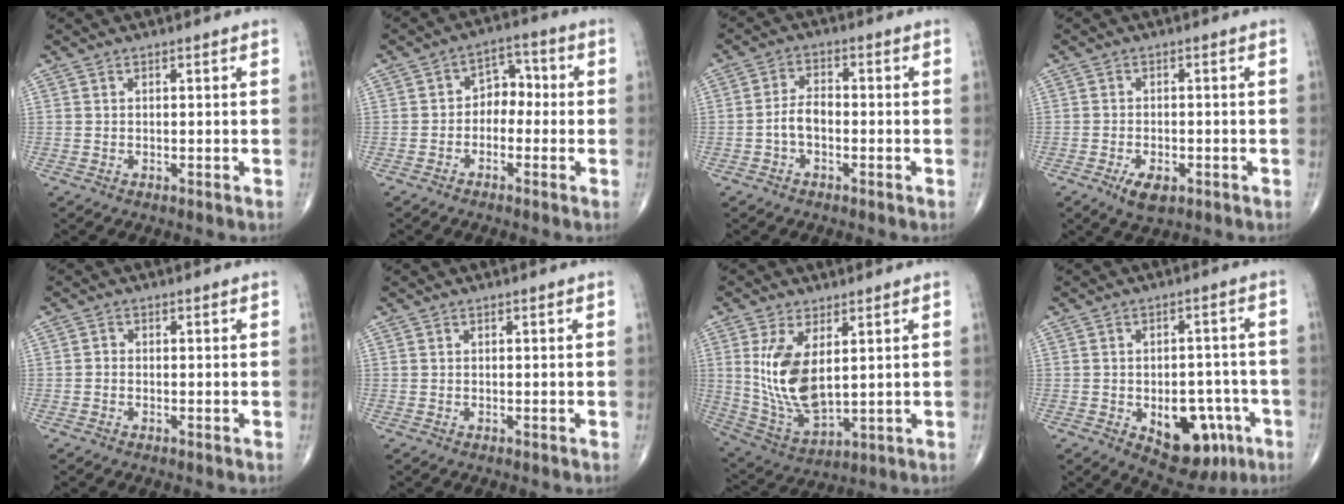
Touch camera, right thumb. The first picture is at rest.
{"total": 5.6, "force": [-1.0, 4.2, 3.5], "torque": [-0.022, 0.030, -0.031]}
{"total": 4.1, "force": [-1.3, 2.3, 3.1], "torque": [-0.054, 0.020, -0.030]}
{"total": 4.4, "force": [-2.1, 2.2, 3.2], "torque": [-0.055, -0.001, -0.032]}
{"total": 0.8, "force": [-0.3, 0.6, 0.3], "torque": [-0.001, 0.002, -0.011]}
{"total": 0.0}
{"total": 13.2, "force": [2.8, 6.6, 11.1], "torque": [-0.211, -0.020, 0.074]}
{"total": 13.1, "force": [-4.9, 7.8, 9.2], "torque": [-0.087, 0.030, -0.052]}